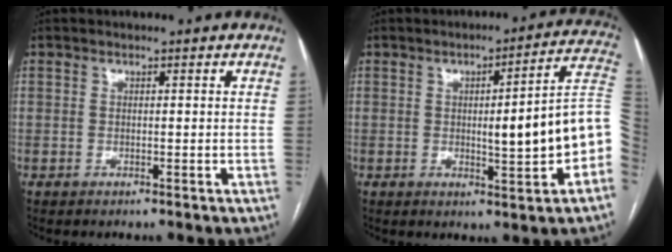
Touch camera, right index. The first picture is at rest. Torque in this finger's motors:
{"motor_torque": [0.52, -0.11, 0.28, 0.06]}